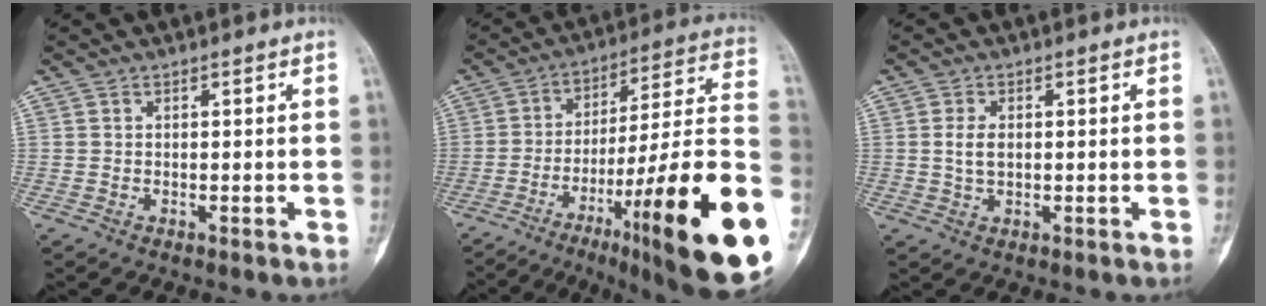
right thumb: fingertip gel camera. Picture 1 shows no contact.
{"total": 31.1, "force": [-11.5, 4.6, 28.5], "torque": [-0.352, 0.048, -0.171]}
{"total": 3.3, "force": [0.3, 2.1, 2.5], "torque": [-0.051, 0.002, 0.006]}